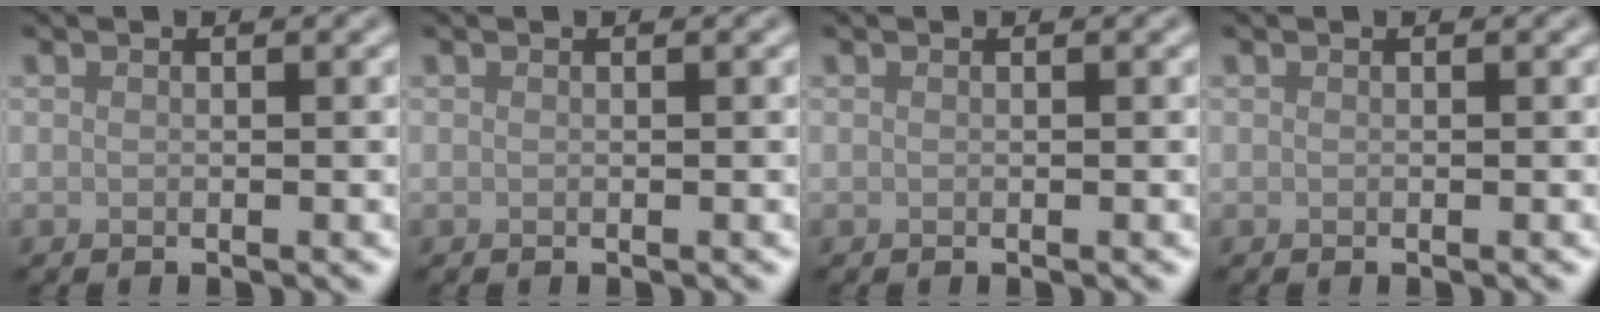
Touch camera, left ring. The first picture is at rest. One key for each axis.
{"total": 0.0}
{"total": 0.0}
{"total": 0.0}